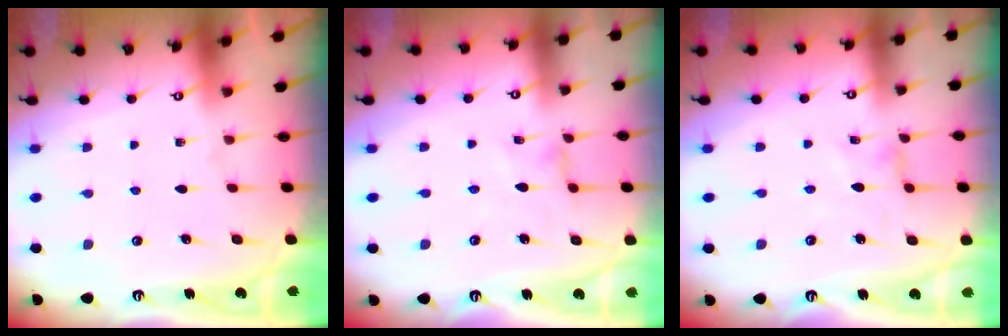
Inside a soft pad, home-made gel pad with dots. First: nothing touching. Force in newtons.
{"total": 0.0}
{"total": 0.0}